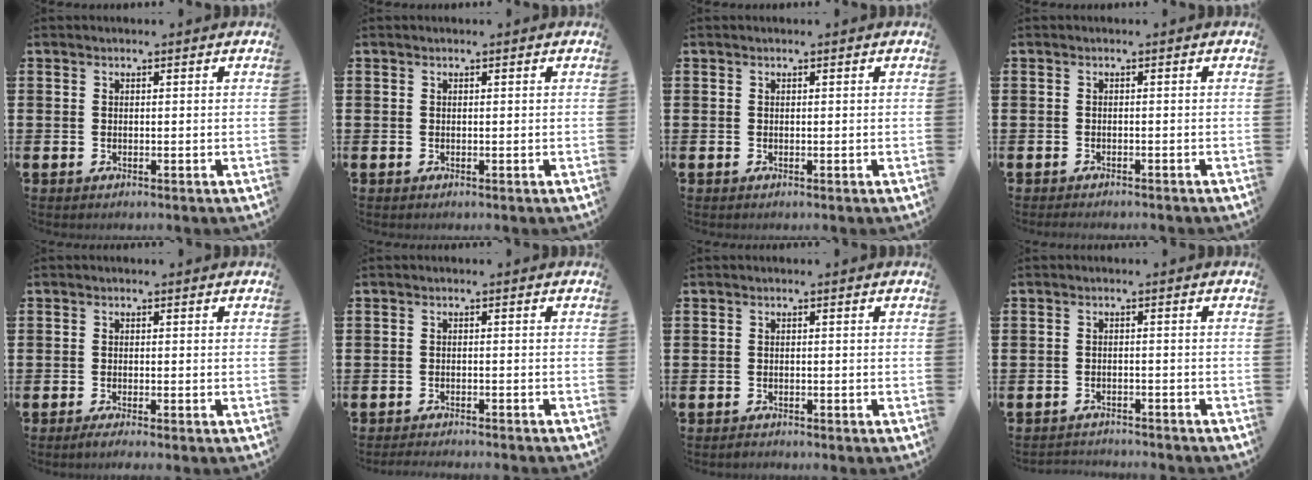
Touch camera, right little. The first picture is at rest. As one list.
[{"total": 0.0}, {"total": 0.0}, {"total": 0.7, "force": [-0.7, 0.0, 0.1], "torque": [-0.003, -0.003, -0.014]}, {"total": 0.9, "force": [-0.6, 0.0, 0.7], "torque": [-0.009, -0.003, -0.012]}, {"total": 1.4, "force": [-1.3, -0.1, 0.2], "torque": [-0.003, 0.001, -0.027]}, {"total": 0.6, "force": [-0.6, 0.1, 0.0], "torque": [-0.002, -0.002, -0.013]}, {"total": 1.7, "force": [-1.7, 0.0, -0.2], "torque": [-0.002, 0.003, -0.037]}]